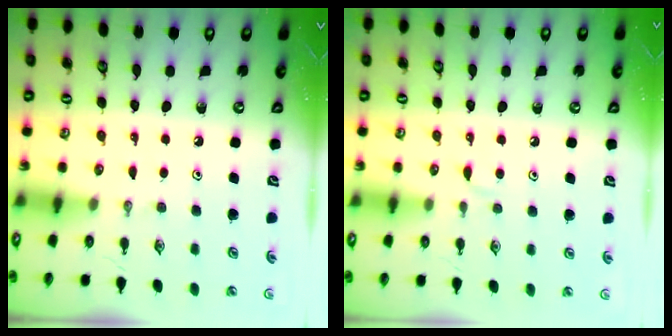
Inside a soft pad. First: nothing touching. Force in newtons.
{"total": 3.1, "press": 3.1, "slide": 0.5}